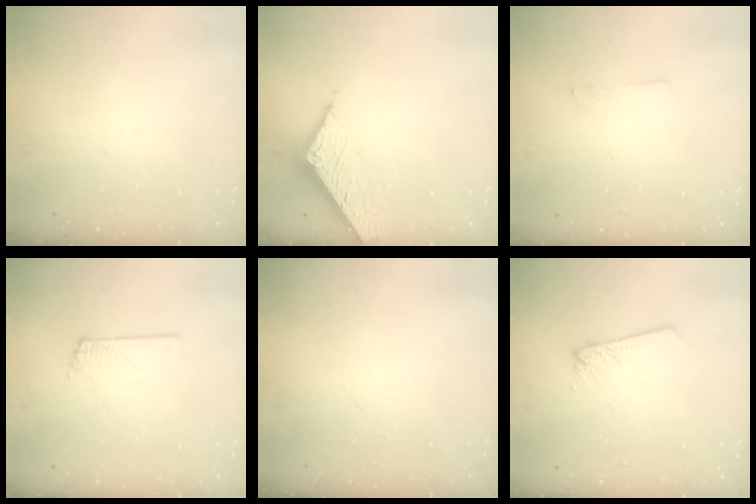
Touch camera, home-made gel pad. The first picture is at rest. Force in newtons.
{"total": 5.5, "press": 5.5, "slide": 0.3}
{"total": 1.3, "press": 1.2, "slide": 0.1}
{"total": 0.9, "press": 0.9, "slide": 0.0}
{"total": 0.0}
{"total": 2.0, "press": 2.0, "slide": 0.2}